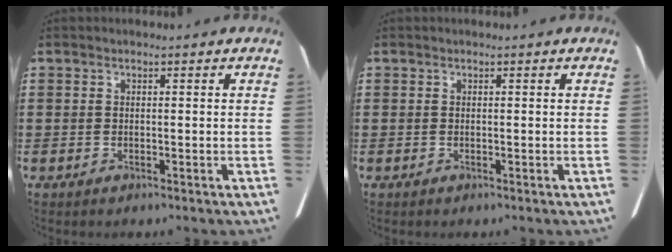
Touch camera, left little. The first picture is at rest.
{"total": 0.0}